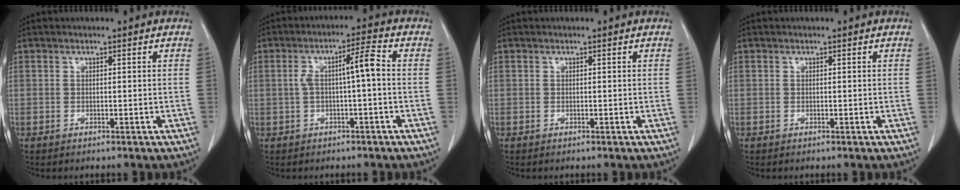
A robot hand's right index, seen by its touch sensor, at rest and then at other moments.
{"total": 5.4, "force": [0.0, 0.6, 5.3], "torque": [-0.094, 0.022, 0.002]}
{"total": 0.0}
{"total": 0.0}